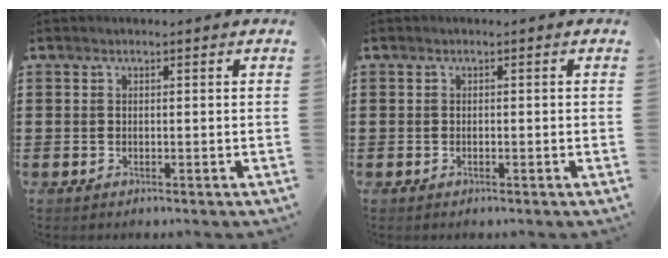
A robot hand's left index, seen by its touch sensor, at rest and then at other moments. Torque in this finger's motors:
{"motor_torque": [-0.04, 0.12, 0.04, 0.00]}